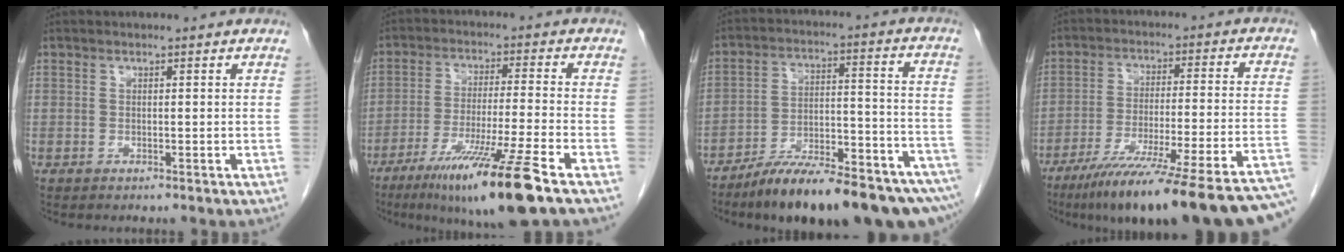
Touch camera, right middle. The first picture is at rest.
{"total": 14.3, "force": [-8.9, -1.2, 11.2], "torque": [-0.204, -0.044, -0.153]}
{"total": 21.2, "force": [-16.1, 3.4, 13.3], "torque": [-0.139, 0.023, -0.249]}
{"total": 27.0, "force": [-21.4, 0.2, 16.4], "torque": [-0.159, -0.034, -0.310]}